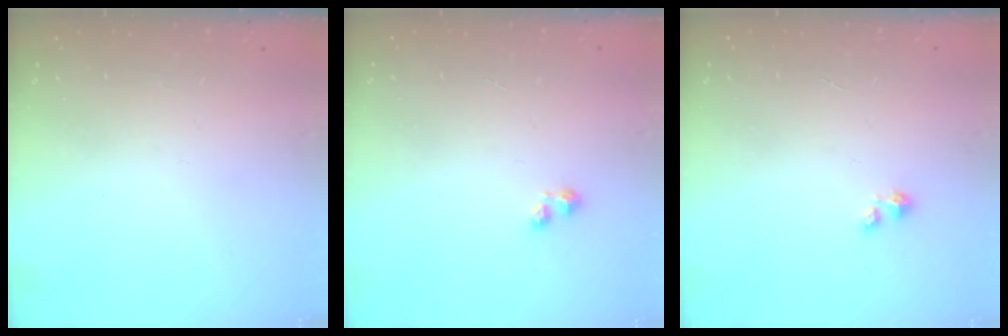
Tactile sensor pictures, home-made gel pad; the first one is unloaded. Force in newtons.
{"total": 1.7, "press": 1.7, "slide": 0.5}
{"total": 0.0}